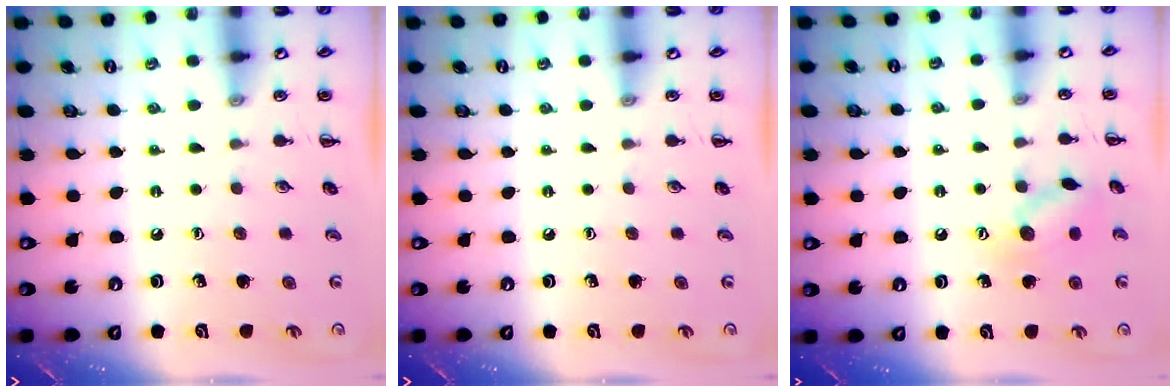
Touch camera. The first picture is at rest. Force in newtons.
{"total": 0.0}
{"total": 10.3, "press": 10.3, "slide": 0.5}